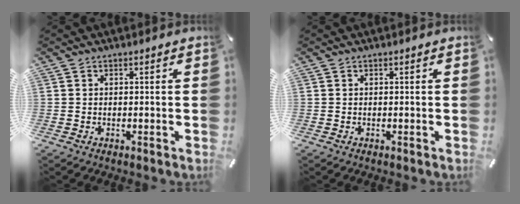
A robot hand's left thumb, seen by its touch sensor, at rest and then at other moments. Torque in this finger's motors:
{"motor_torque": [0.00, 0.00, 0.00, 0.00, 0.00]}